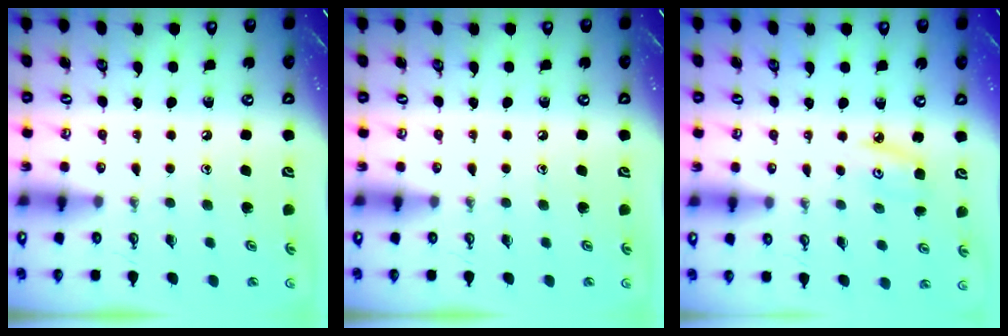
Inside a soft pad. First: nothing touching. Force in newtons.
{"total": 0.0}
{"total": 5.3, "press": 5.3, "slide": 0.5}